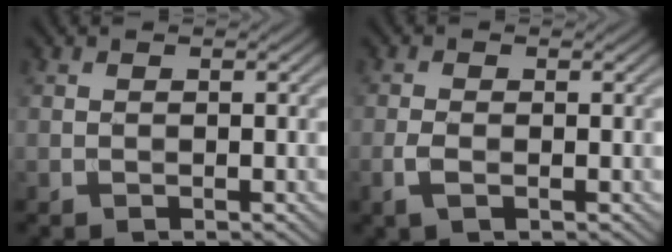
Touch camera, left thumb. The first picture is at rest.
{"total": 2.0, "force": [-0.8, 0.8, 1.7], "torque": [-0.042, -0.001, -0.021]}